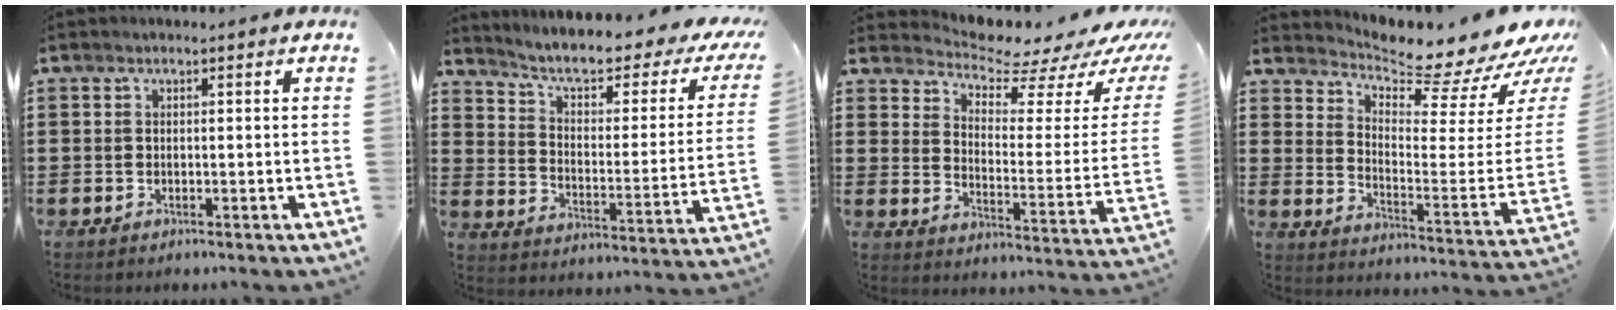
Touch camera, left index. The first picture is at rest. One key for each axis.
{"total": 5.9, "fx": 4.2, "fy": 1.2, "fz": 4.0, "tx": -0.094, "ty": -0.031, "tz": 0.066}
{"total": 6.2, "fx": 5.9, "fy": 1.1, "fz": 1.6, "tx": -0.043, "ty": -0.056, "tz": 0.097}
{"total": 7.1, "fx": 6.3, "fy": 1.3, "fz": 3.0, "tx": -0.057, "ty": -0.075, "tz": 0.100}